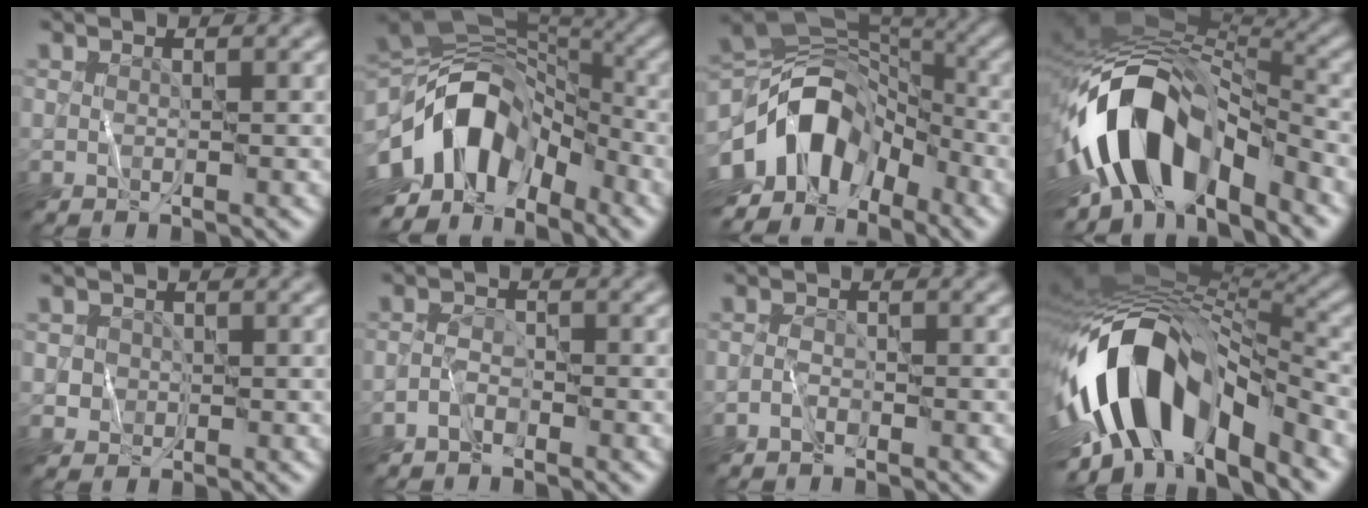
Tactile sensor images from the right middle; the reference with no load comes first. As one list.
[{"total": 12.2, "force": [-4.2, 7.9, 8.3], "torque": [-0.139, 0.019, -0.091]}, {"total": 11.0, "force": [-4.5, 7.4, 6.9], "torque": [-0.112, 0.015, -0.095]}, {"total": 13.1, "force": [-5.7, 7.2, 9.3], "torque": [-0.163, -0.001, -0.106]}, {"total": 1.4, "force": [0.1, 1.4, -0.1], "torque": [0.021, 0.004, -0.005]}, {"total": 1.4, "force": [-1.1, 0.7, 0.6], "torque": [-0.011, 0.008, -0.026]}, {"total": 0.8, "force": [-0.7, 0.4, 0.2], "torque": [-0.002, 0.005, -0.018]}, {"total": 15.0, "force": [-4.6, 7.7, 11.9], "torque": [-0.207, 0.010, -0.083]}]